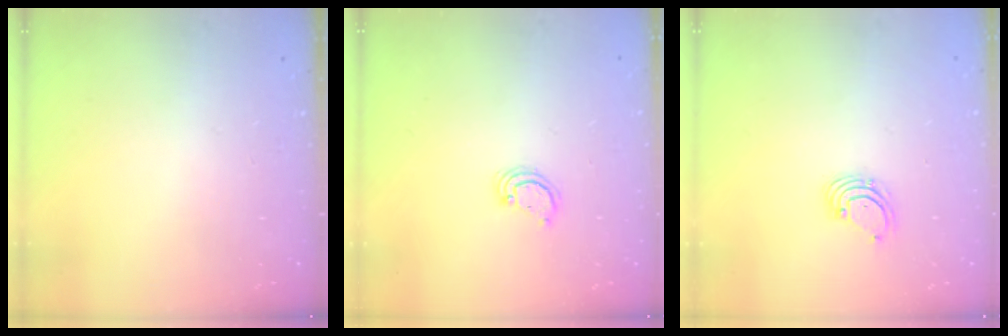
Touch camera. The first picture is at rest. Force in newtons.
{"total": 2.6, "press": 2.6, "slide": 0.3}
{"total": 1.8, "press": 1.8, "slide": 0.2}